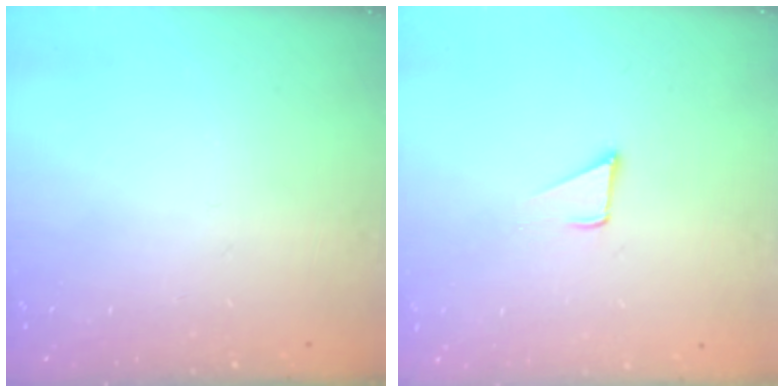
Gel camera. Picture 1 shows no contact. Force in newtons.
{"total": 2.8, "press": 2.8, "slide": 0.2}